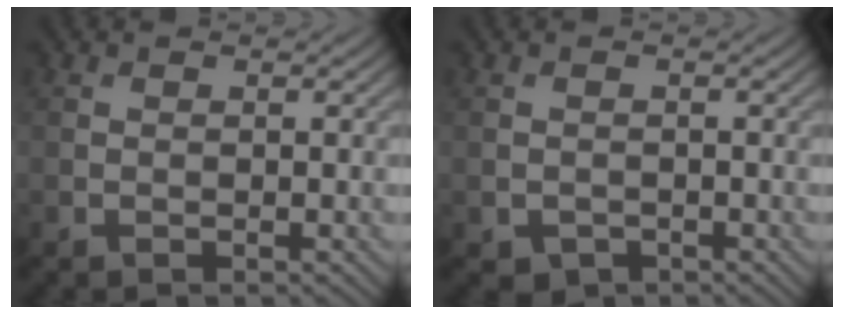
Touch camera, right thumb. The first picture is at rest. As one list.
[{"total": 1.4, "force": [-0.9, 1.0, 0.4], "torque": [-0.008, -0.008, -0.015]}]